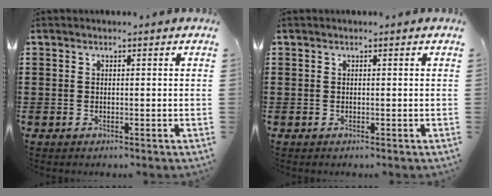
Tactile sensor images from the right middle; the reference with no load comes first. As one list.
[{"total": 0.0}]